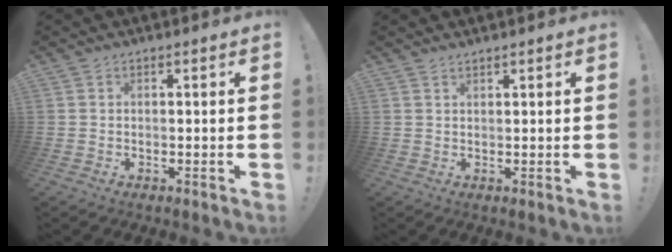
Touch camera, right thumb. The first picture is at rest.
{"total": 1.1, "force": [1.1, 0.2, 0.4], "torque": [-0.003, -0.004, 0.020]}